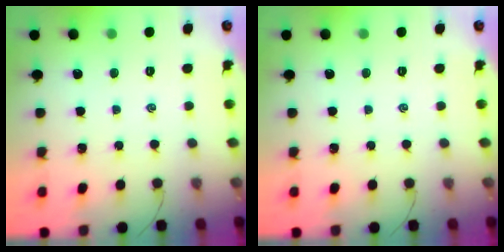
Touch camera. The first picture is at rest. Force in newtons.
{"total": 0.0}